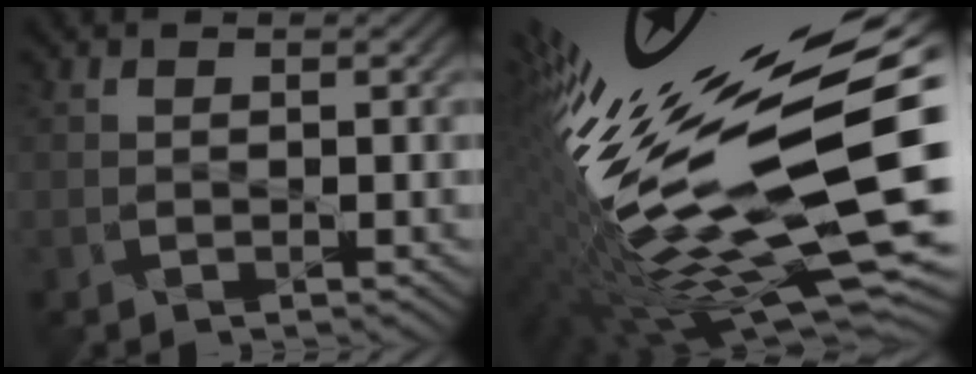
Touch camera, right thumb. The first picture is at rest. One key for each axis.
{"total": 20.7, "fx": 2.0, "fy": 7.3, "fz": 19.3, "tx": -0.356, "ty": -0.036, "tz": 0.050}